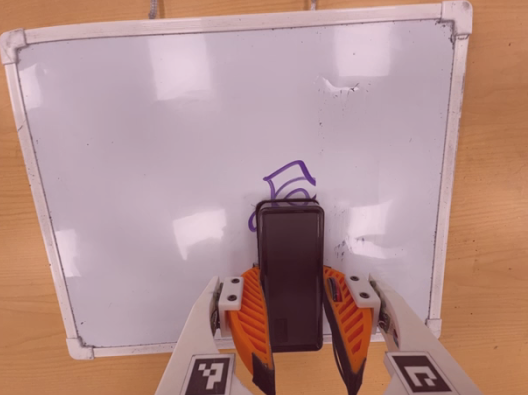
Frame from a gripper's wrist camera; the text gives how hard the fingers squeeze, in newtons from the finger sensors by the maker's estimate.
{"total": 8.5, "left": 7.1, "right": 10.0}